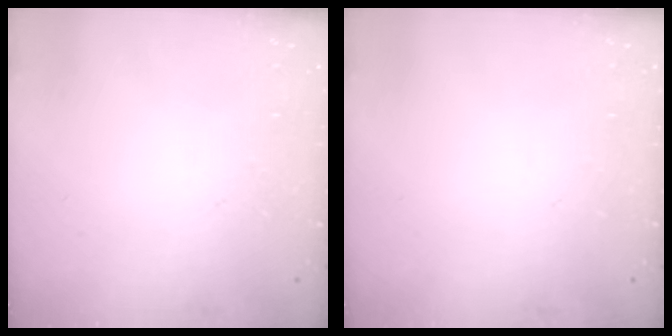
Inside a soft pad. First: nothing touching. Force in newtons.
{"total": 0.0}